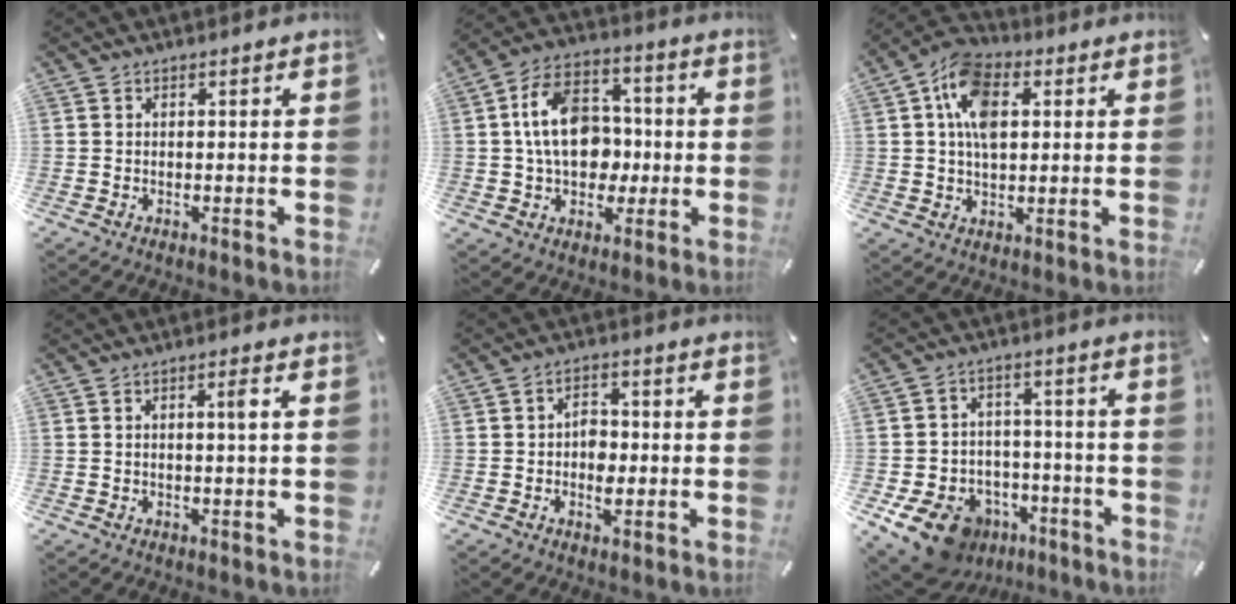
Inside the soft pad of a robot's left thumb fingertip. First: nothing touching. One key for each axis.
{"total": 14.8, "fx": -0.1, "fy": 11.2, "fz": 9.7, "tx": -0.174, "ty": 0.018, "tz": 0.000}
{"total": 11.9, "fx": 3.0, "fy": 7.7, "fz": 8.5, "tx": -0.162, "ty": 0.003, "tz": 0.051}
{"total": 2.3, "fx": 0.5, "fy": 0.2, "fz": 2.2, "tx": -0.043, "ty": 0.001, "tz": 0.006}
{"total": 4.8, "fx": -1.0, "fy": 3.3, "fz": 3.4, "tx": -0.045, "ty": 0.002, "tz": -0.019}
{"total": 13.6, "fx": -7.8, "fy": 9.4, "fz": 6.0, "tx": -0.107, "ty": 0.058, "tz": -0.128}